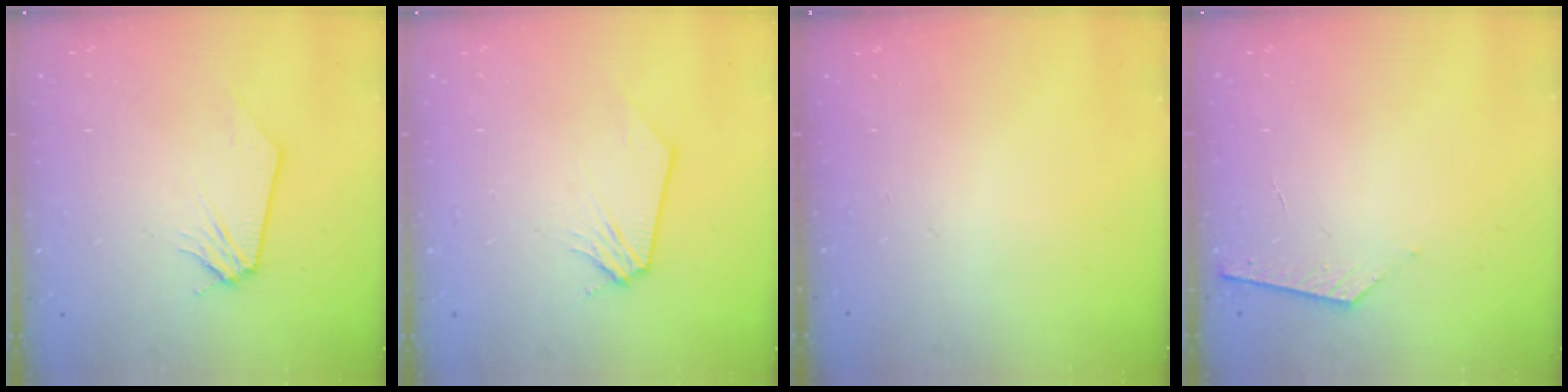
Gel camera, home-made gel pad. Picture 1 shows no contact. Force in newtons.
{"total": 0.0}
{"total": 0.0}
{"total": 4.9, "press": 4.9, "slide": 0.5}